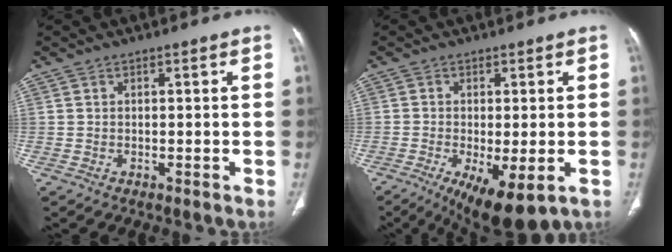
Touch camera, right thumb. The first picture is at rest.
{"total": 10.7, "force": [-4.5, 3.6, 9.1], "torque": [-0.149, -0.016, -0.064]}